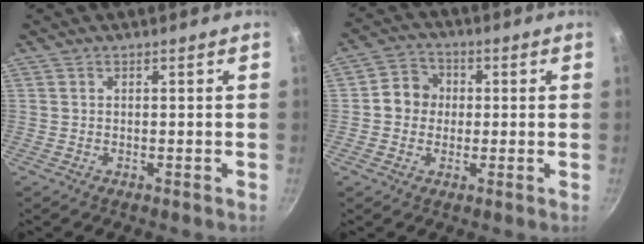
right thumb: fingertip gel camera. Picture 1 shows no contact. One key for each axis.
{"total": 6.7, "fx": 0.3, "fy": 6.1, "fz": 2.7, "tx": -0.011, "ty": 0.013, "tz": -0.011}